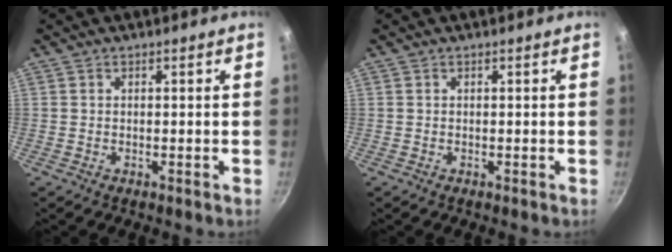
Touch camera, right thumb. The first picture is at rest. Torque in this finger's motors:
{"motor_torque": [-0.18, 0.19, -0.05, 0.38, 0.02]}